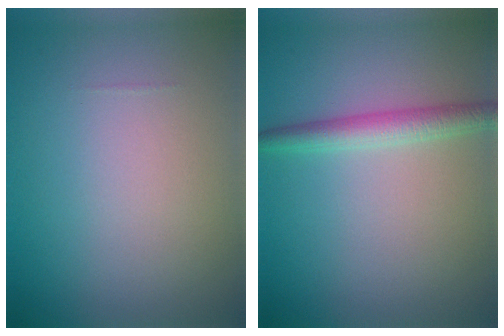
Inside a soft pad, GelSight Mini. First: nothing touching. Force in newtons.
{"total": 2.5, "press": 2.5, "slide": 0.1}